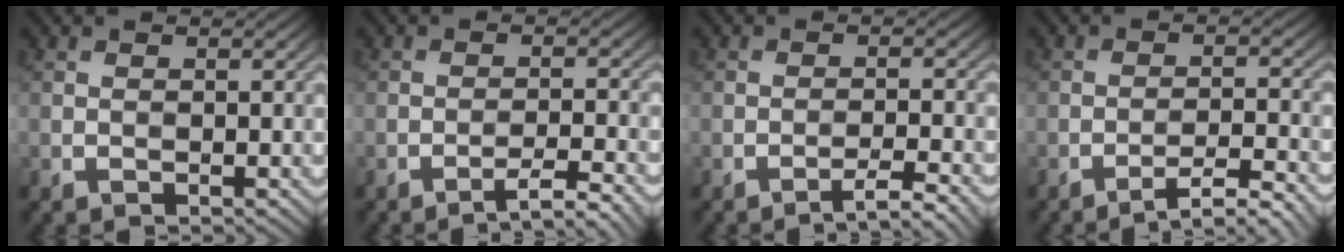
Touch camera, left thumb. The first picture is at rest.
{"total": 3.9, "force": [-2.8, 0.4, 2.7], "torque": [-0.044, 0.012, -0.047]}
{"total": 3.5, "force": [-2.5, 0.3, 2.4], "torque": [-0.038, 0.012, -0.043]}
{"total": 4.9, "force": [-3.7, 0.6, 3.1], "torque": [-0.054, 0.013, -0.059]}